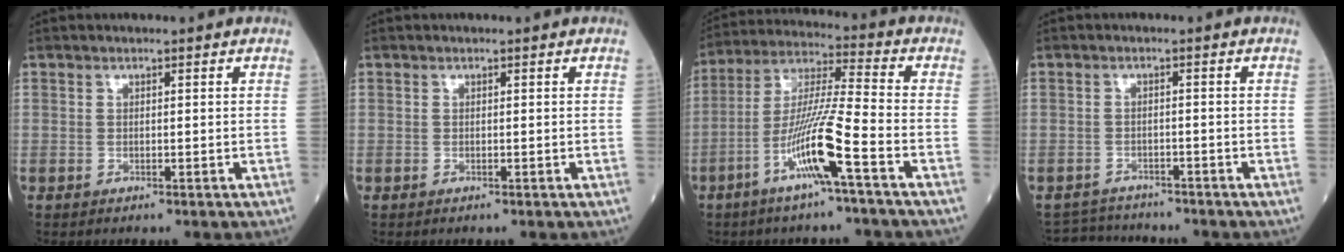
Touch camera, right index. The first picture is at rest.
{"total": 0.0}
{"total": 11.8, "force": [-5.3, -0.8, 10.5], "torque": [-0.206, -0.001, -0.105]}
{"total": 4.6, "force": [-4.5, 0.8, -0.4], "torque": [0.007, 0.001, -0.072]}